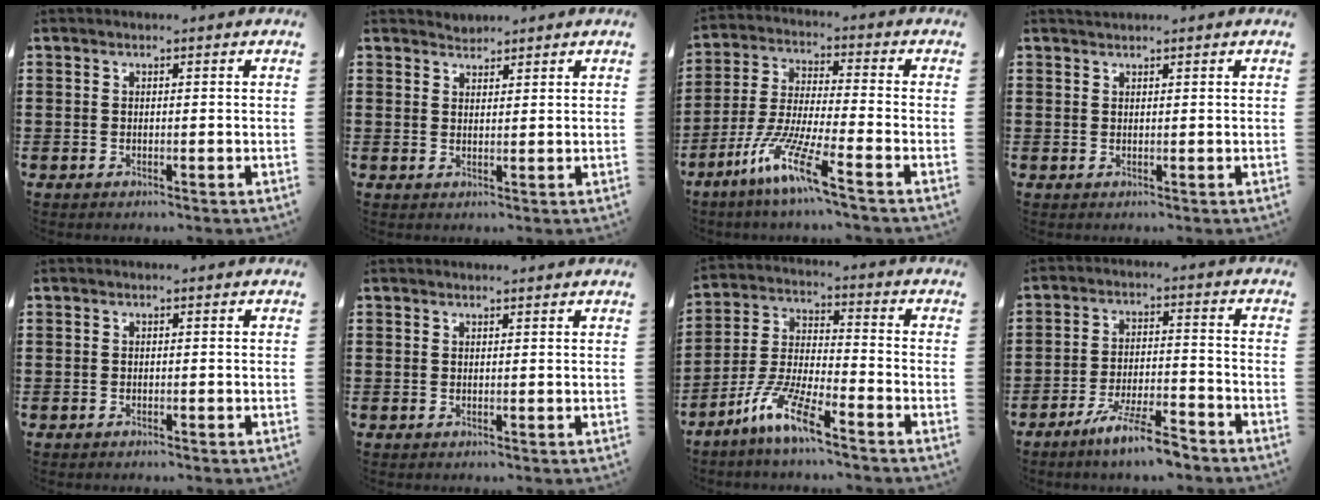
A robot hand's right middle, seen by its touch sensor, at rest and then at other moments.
{"total": 0.8, "force": [0.7, 0.1, -0.5], "torque": [0.007, 0.002, 0.014]}
{"total": 9.5, "force": [-6.8, 0.5, 6.7], "torque": [-0.153, -0.013, -0.137]}
{"total": 0.7, "force": [0.7, 0.0, 0.1], "torque": [-0.004, -0.002, 0.013]}
{"total": 0.5, "force": [-0.5, 0.1, 0.1], "torque": [-0.003, -0.001, -0.010]}
{"total": 0.5, "force": [0.5, 0.0, 0.0], "torque": [0.000, -0.002, 0.010]}
{"total": 8.6, "force": [-6.4, 1.0, 5.7], "torque": [-0.130, -0.008, -0.125]}
{"total": 7.5, "force": [-6.2, 0.6, 4.2], "torque": [-0.083, -0.002, -0.116]}